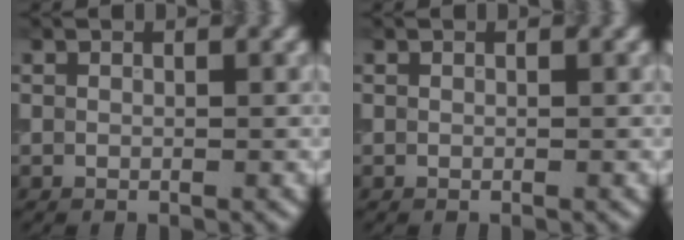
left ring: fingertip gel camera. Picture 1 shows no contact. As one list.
[{"total": 0.0}]